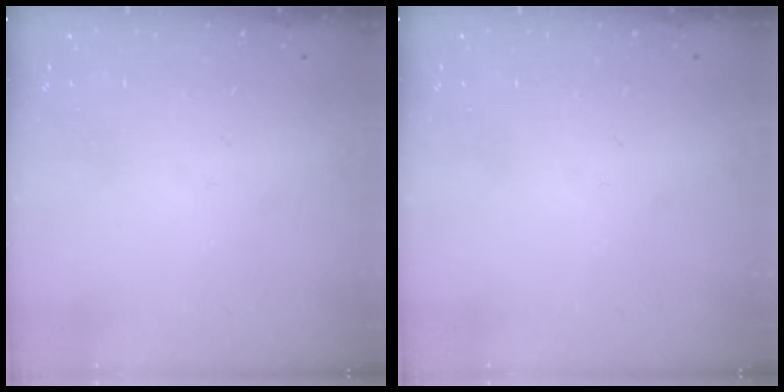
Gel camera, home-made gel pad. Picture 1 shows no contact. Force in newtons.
{"total": 0.0}